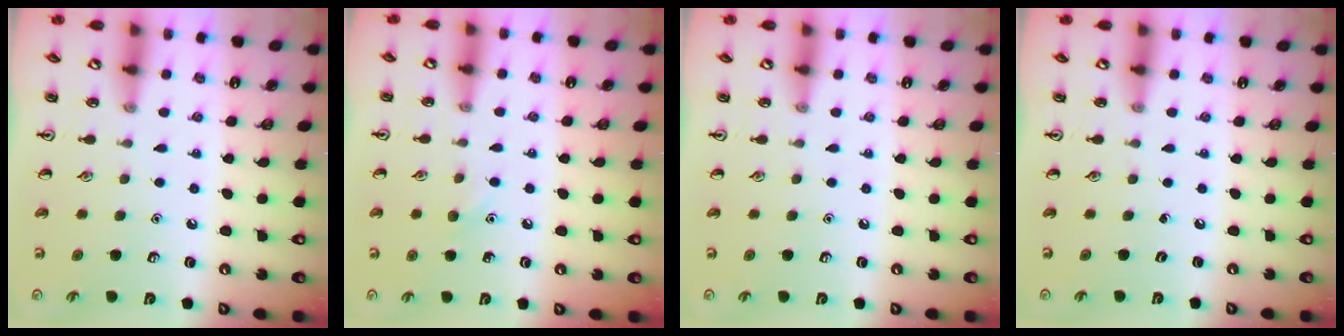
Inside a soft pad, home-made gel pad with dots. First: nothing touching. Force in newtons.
{"total": 4.6, "press": 4.4, "slide": 1.4}
{"total": 0.0}
{"total": 0.0}